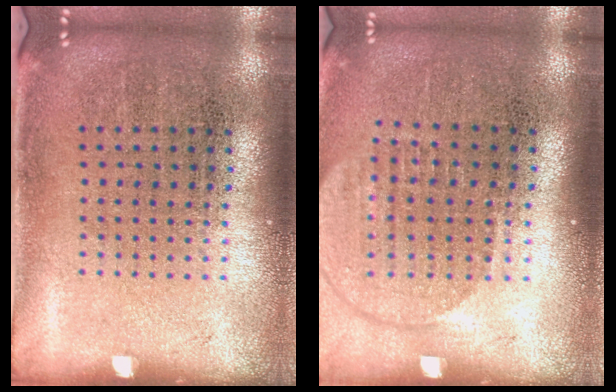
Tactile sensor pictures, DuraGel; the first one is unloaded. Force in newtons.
{"total": 1.6, "press": 1.4, "slide": 0.9}